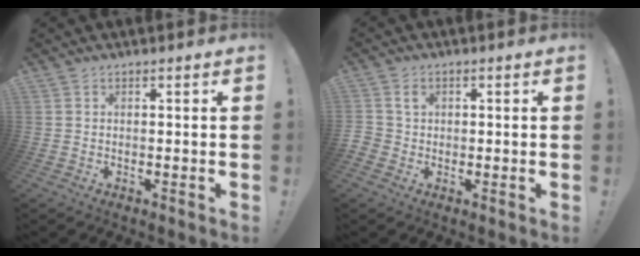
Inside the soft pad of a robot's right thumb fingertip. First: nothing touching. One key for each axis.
{"total": 3.6, "fx": 0.6, "fy": 3.2, "fz": 1.7, "tx": -0.027, "ty": 0.006, "tz": 0.011}